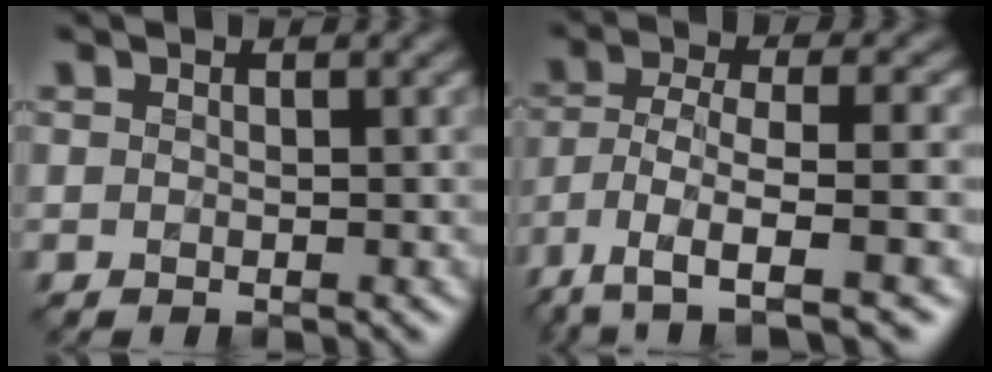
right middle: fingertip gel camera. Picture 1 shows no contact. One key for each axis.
{"total": 8.0, "fx": -4.8, "fy": 2.3, "fz": 6.0, "tx": -0.105, "ty": -0.001, "tz": -0.088}